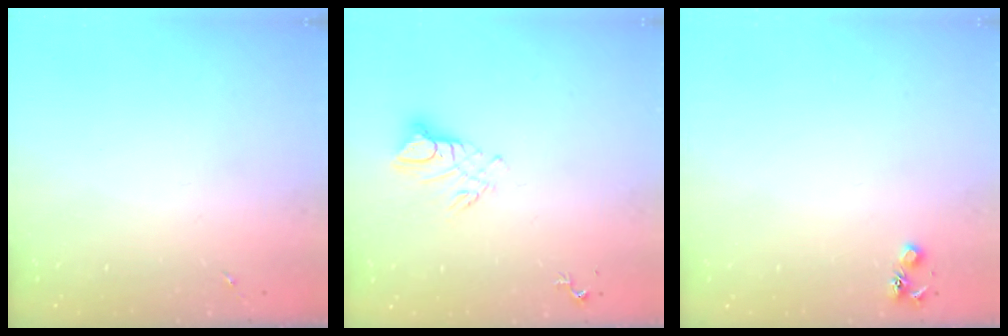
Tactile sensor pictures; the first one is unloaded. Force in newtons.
{"total": 8.7, "press": 8.6, "slide": 0.9}
{"total": 4.5, "press": 4.5, "slide": 0.6}